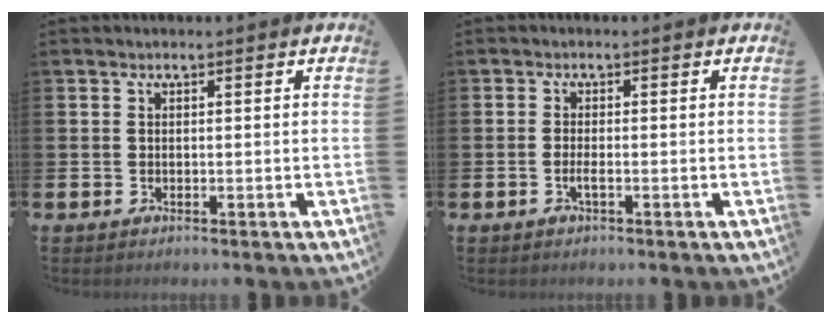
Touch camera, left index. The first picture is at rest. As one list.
[{"total": 1.0, "force": [-0.4, 0.2, 1.0], "torque": [-0.020, -0.001, -0.007]}]